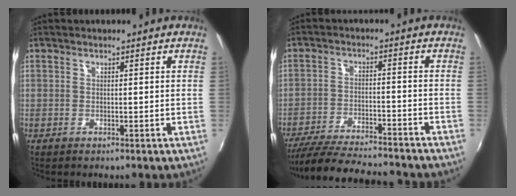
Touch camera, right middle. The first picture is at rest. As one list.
[{"total": 18.7, "force": [-16.6, 2.9, 8.2], "torque": [-0.164, -0.030, -0.254]}]